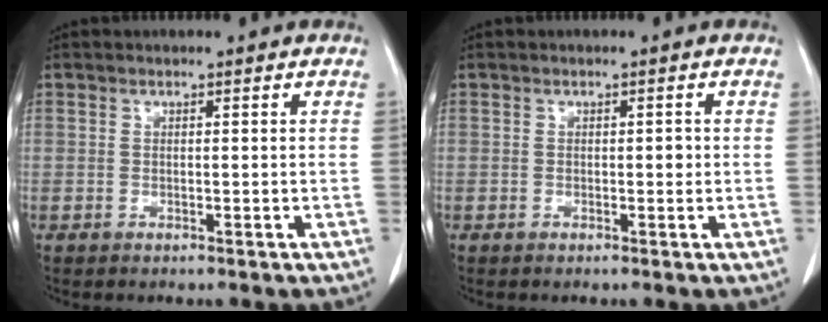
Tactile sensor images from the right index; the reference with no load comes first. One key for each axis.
{"total": 0.9, "fx": -0.1, "fy": 0.4, "fz": 0.8, "tx": -0.009, "ty": 0.002, "tz": -0.002}